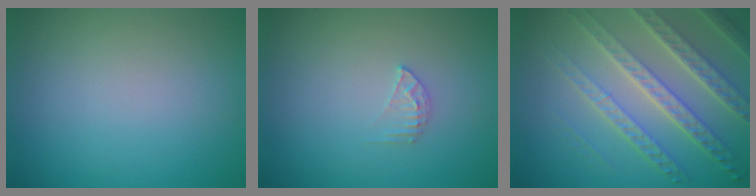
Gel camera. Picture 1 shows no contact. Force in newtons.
{"total": 1.3, "press": 1.3, "slide": 0.1}
{"total": 7.7, "press": 5.3, "slide": 5.6}